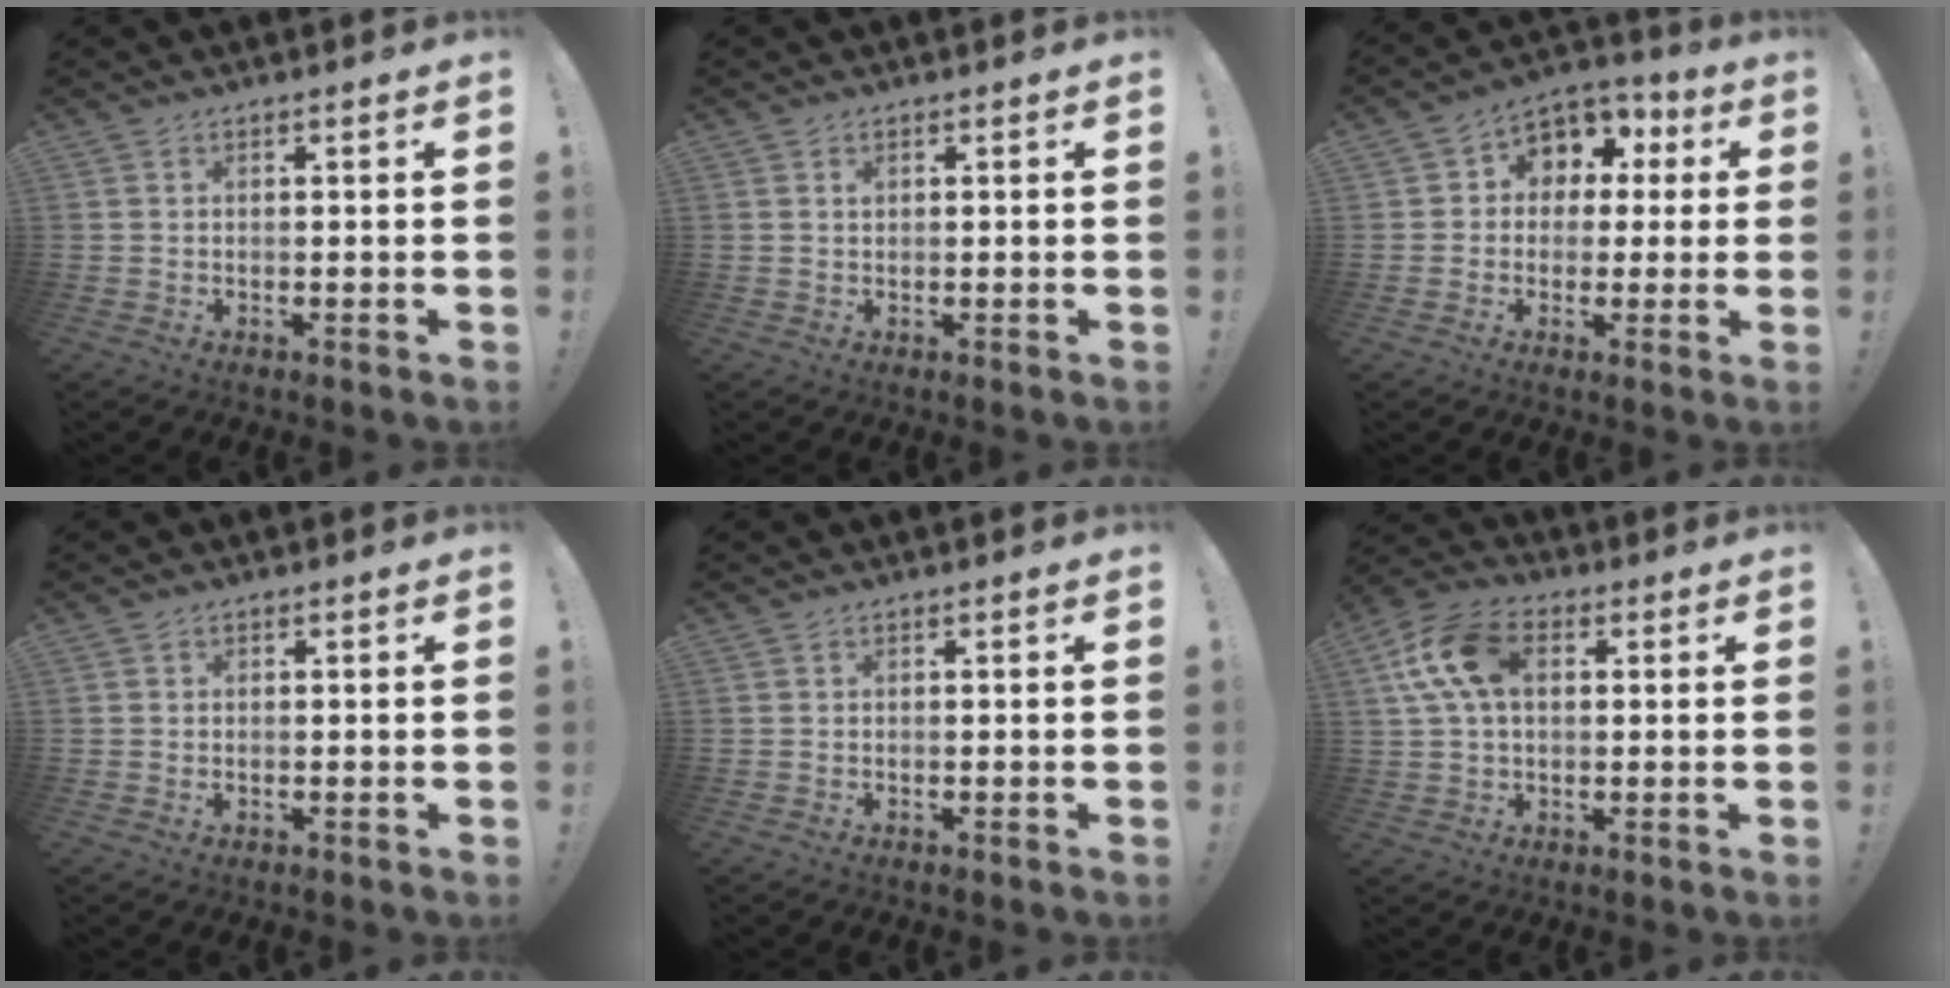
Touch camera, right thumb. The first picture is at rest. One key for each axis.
{"total": 0.5, "fx": 0.2, "fy": 0.4, "fz": 0.2, "tx": 0.003, "ty": -0.002, "tz": 0.003}
{"total": 8.0, "fx": 1.5, "fy": 7.3, "fz": 3.1, "tx": -0.036, "ty": -0.007, "tz": 0.033}
{"total": 0.0}
{"total": 0.0}
{"total": 14.5, "fx": 3.5, "fy": 9.2, "fz": 10.6, "tx": -0.203, "ty": 0.010, "tz": 0.069}